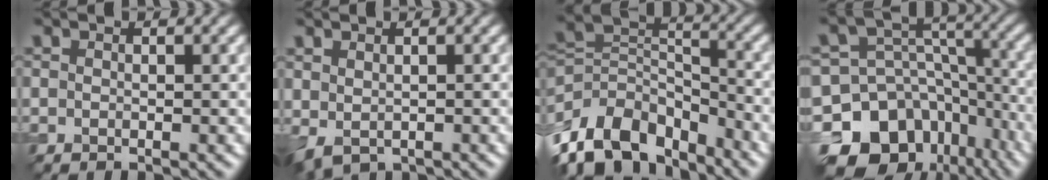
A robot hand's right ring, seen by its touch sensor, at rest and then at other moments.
{"total": 1.7, "force": [0.0, 1.2, 1.2], "torque": [-0.031, -0.008, 0.009]}
{"total": 12.0, "force": [-7.6, 7.0, 6.1], "torque": [-0.128, 0.012, -0.146]}
{"total": 15.8, "force": [-10.3, 10.9, 5.0], "torque": [-0.126, -0.007, -0.141]}